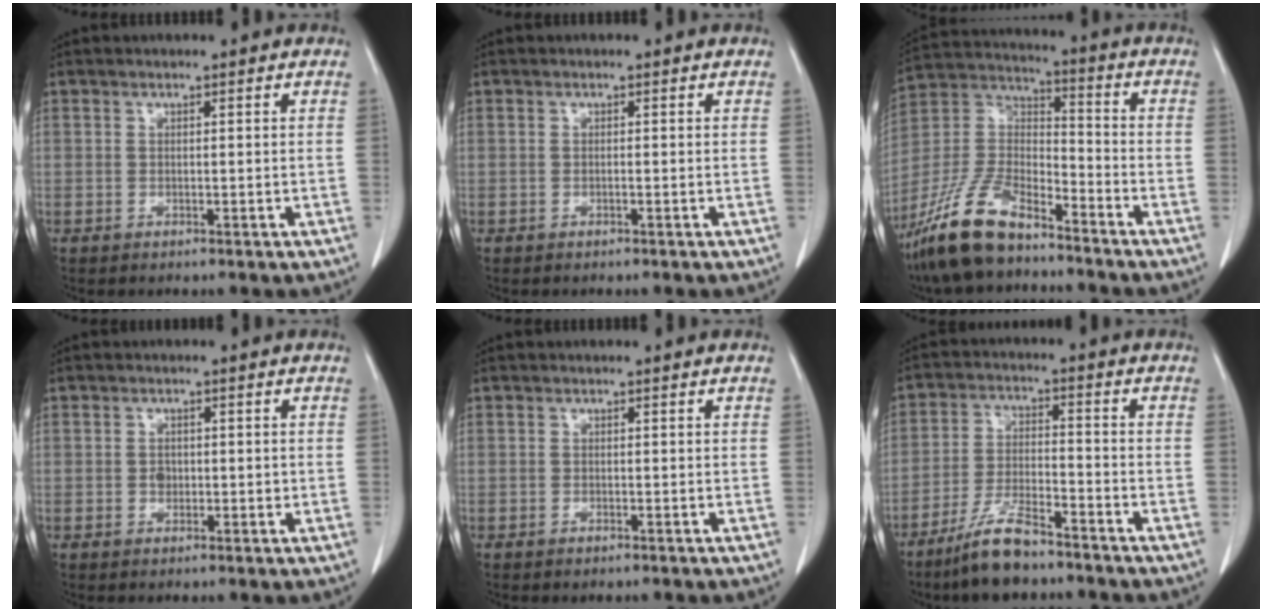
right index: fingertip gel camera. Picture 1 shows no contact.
{"total": 0.0}
{"total": 14.4, "force": [-11.0, 4.4, 8.1], "torque": [-0.176, 0.003, -0.213]}
{"total": 1.8, "force": [-0.1, 1.4, 1.1], "torque": [-0.018, 0.002, 0.000]}
{"total": 0.6, "force": [-0.4, 0.2, 0.3], "torque": [-0.010, -0.001, -0.004]}
{"total": 8.8, "force": [-6.9, 1.6, 5.2], "torque": [-0.107, -0.018, -0.132]}